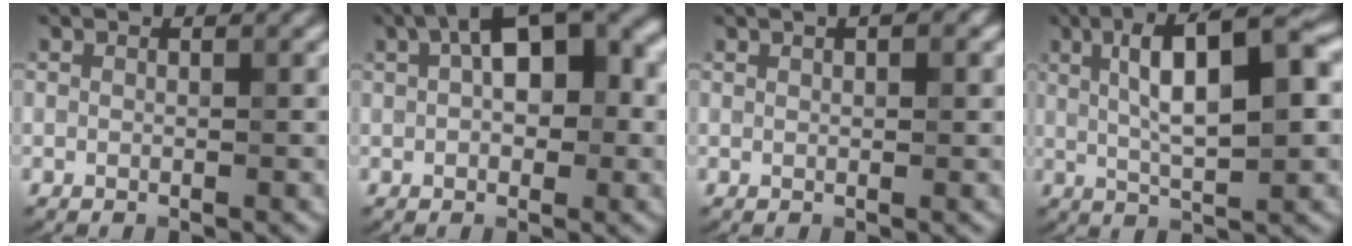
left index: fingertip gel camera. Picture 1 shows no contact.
{"total": 8.9, "force": [2.9, 4.4, 7.2], "torque": [-0.108, 0.023, 0.036]}
{"total": 2.3, "force": [1.2, 1.0, 1.7], "torque": [-0.007, 0.000, 0.009]}
{"total": 9.0, "force": [1.9, 2.3, 8.5], "torque": [-0.131, 0.011, 0.029]}